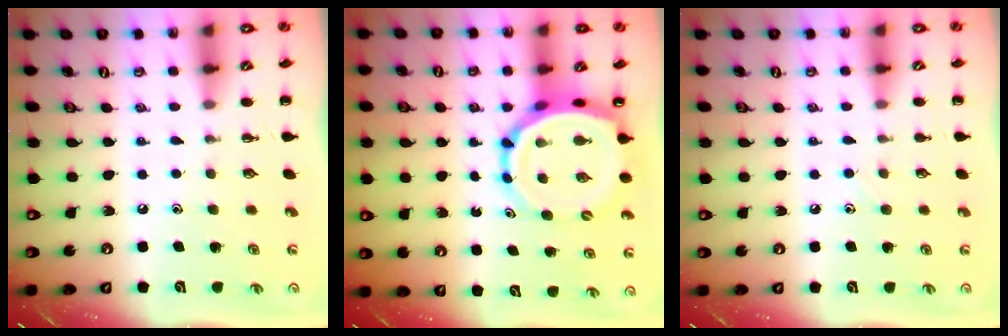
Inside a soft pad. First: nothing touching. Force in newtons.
{"total": 8.5, "press": 8.1, "slide": 2.3}
{"total": 4.0, "press": 3.7, "slide": 1.6}